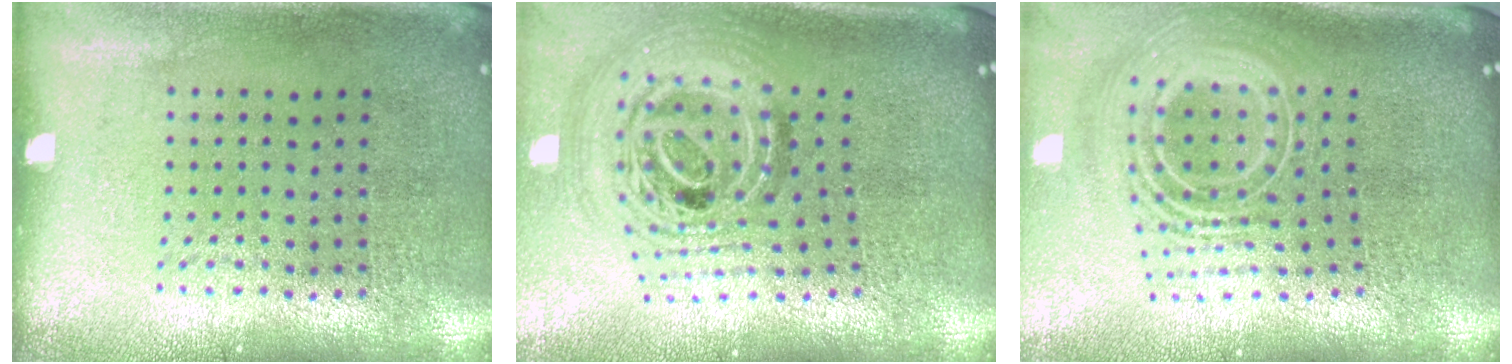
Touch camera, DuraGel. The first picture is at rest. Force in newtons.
{"total": 2.1, "press": 1.7, "slide": 1.3}
{"total": 2.8, "press": 1.8, "slide": 2.2}